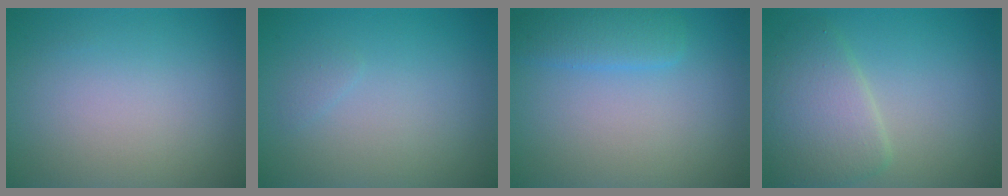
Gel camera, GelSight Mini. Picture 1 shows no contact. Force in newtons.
{"total": 0.6, "press": 0.6, "slide": 0.1}
{"total": 2.5, "press": 2.5, "slide": 0.1}
{"total": 4.6, "press": 4.6, "slide": 0.2}